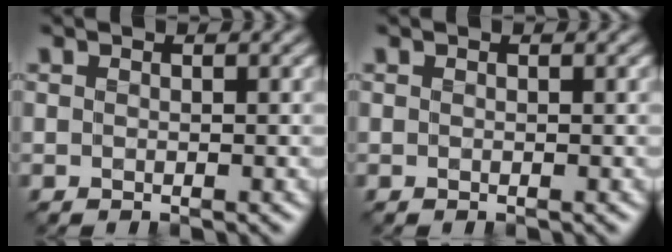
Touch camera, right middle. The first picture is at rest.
{"total": 0.0}